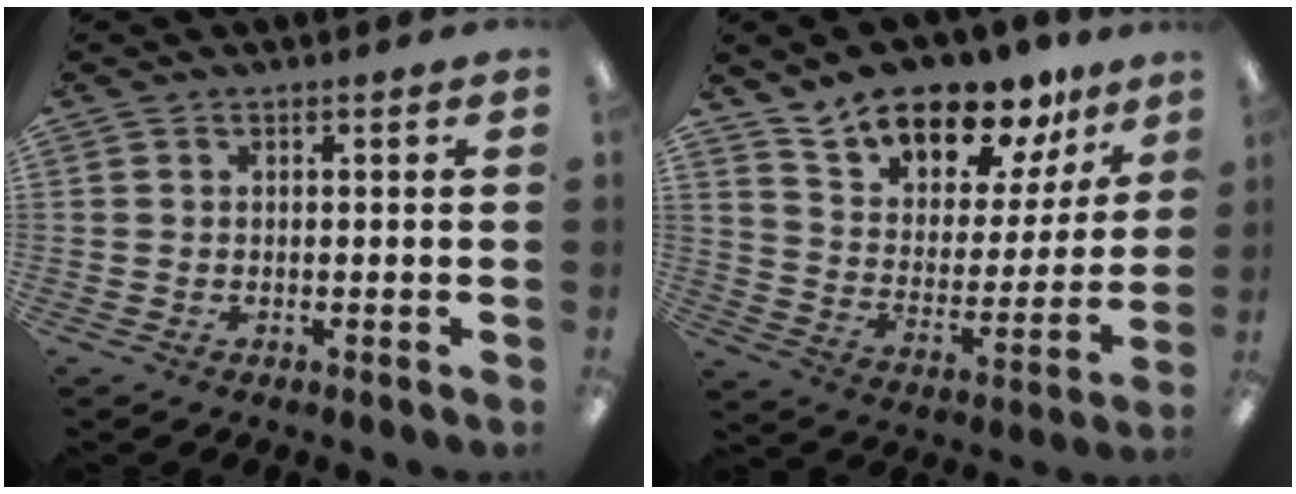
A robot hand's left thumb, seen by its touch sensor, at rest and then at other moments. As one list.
[{"total": 16.1, "force": [13.7, 6.5, 5.5], "torque": [-0.098, -0.108, 0.242]}]